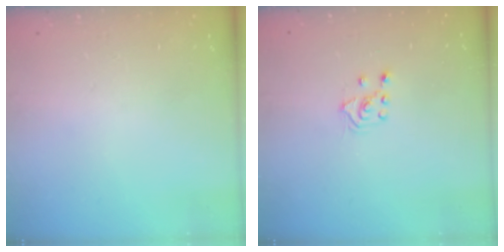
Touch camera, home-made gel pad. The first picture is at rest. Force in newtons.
{"total": 3.0, "press": 2.9, "slide": 0.7}